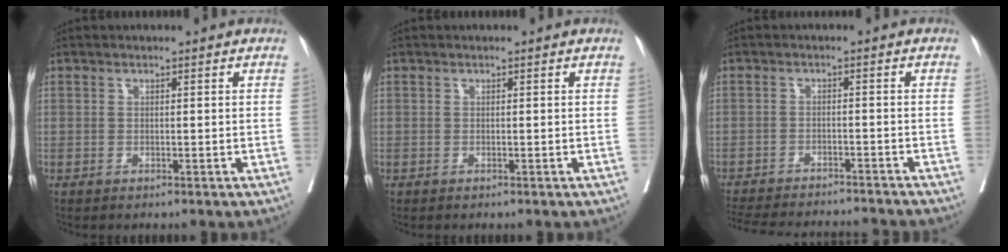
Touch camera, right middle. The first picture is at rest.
{"total": 0.0}
{"total": 16.6, "force": [-15.5, 2.1, 5.6], "torque": [-0.125, -0.019, -0.214]}